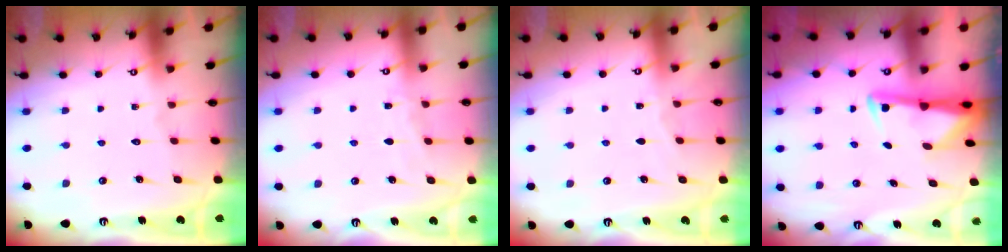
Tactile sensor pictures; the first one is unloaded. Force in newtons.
{"total": 3.7, "press": 3.6, "slide": 0.5}
{"total": 2.5, "press": 2.5, "slide": 0.4}
{"total": 3.0, "press": 2.9, "slide": 0.6}